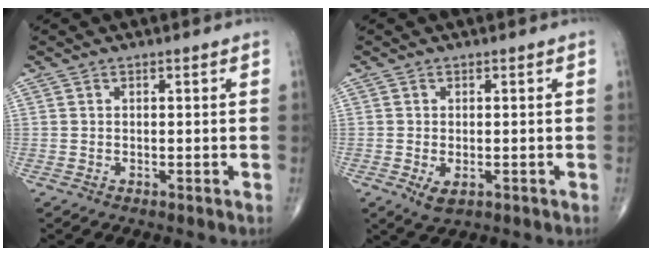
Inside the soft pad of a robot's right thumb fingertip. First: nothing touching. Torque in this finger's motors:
{"motor_torque": [-0.38, 0.07, 0.18, 0.15, 0.07]}